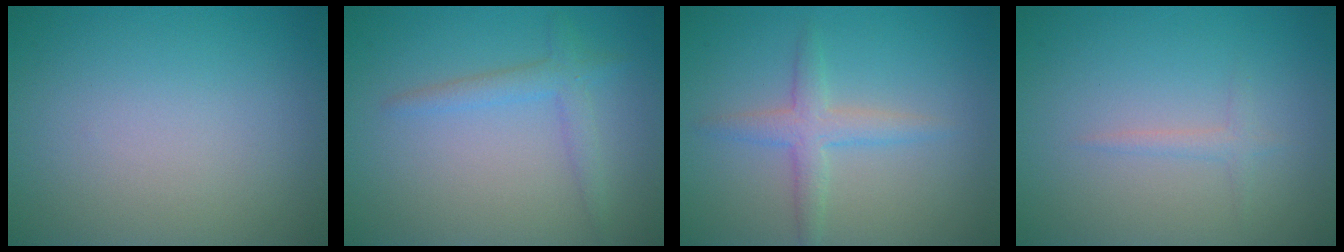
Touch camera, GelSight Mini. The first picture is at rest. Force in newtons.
{"total": 3.0, "press": 3.0, "slide": 0.2}
{"total": 2.7, "press": 2.7, "slide": 0.1}
{"total": 1.3, "press": 1.3, "slide": 0.0}